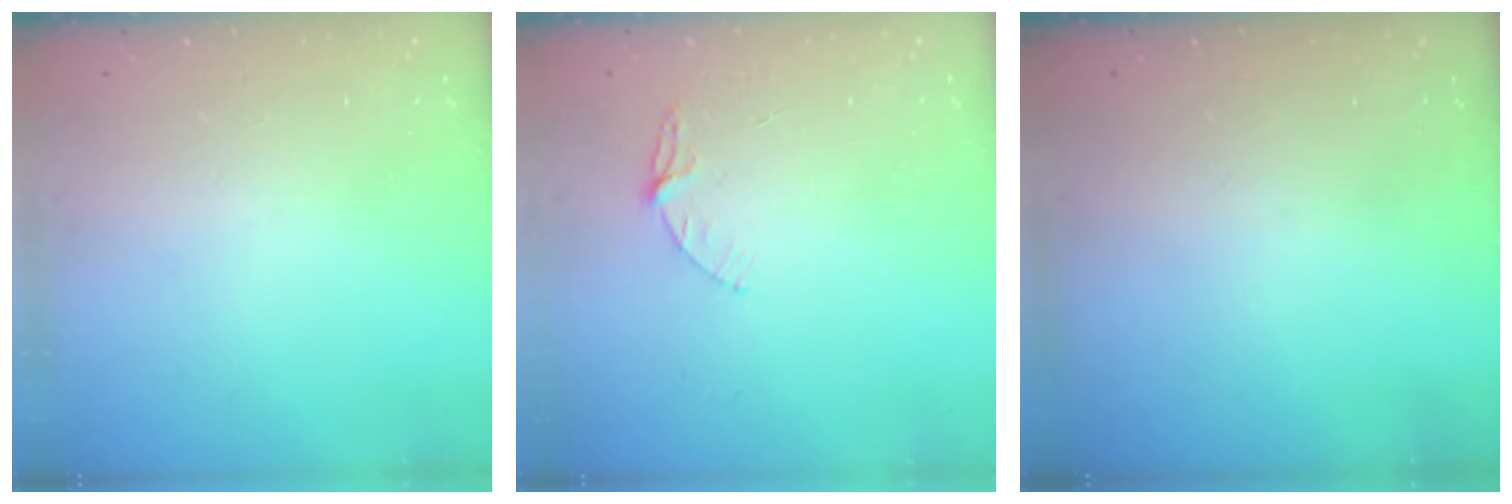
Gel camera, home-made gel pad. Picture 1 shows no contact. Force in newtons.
{"total": 5.3, "press": 5.3, "slide": 0.5}
{"total": 0.0}